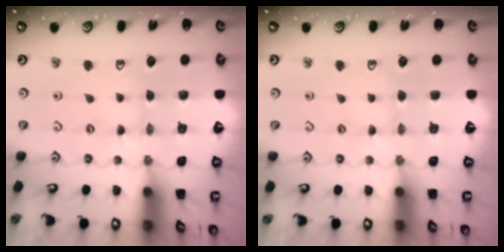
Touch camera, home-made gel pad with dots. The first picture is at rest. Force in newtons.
{"total": 1.5, "press": 1.5, "slide": 0.3}